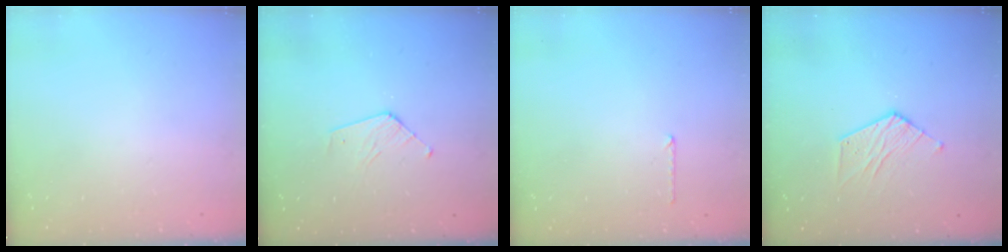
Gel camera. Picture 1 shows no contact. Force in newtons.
{"total": 5.9, "press": 5.9, "slide": 0.5}
{"total": 5.2, "press": 5.2, "slide": 0.4}
{"total": 7.3, "press": 7.3, "slide": 0.2}